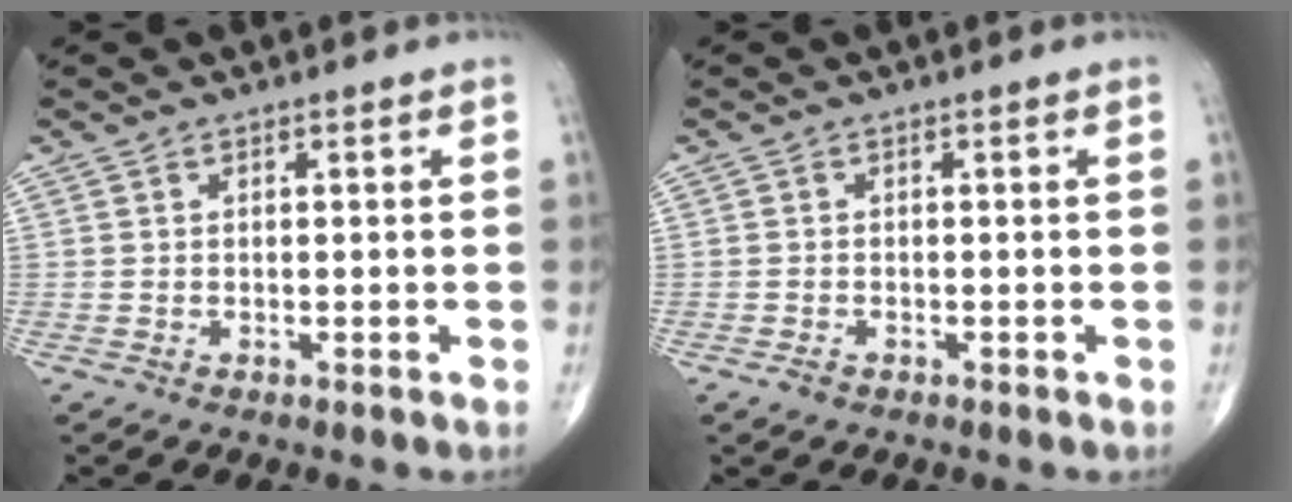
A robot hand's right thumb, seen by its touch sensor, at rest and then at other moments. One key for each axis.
{"total": 1.2, "fx": -0.8, "fy": 0.7, "fz": 0.5, "tx": -0.011, "ty": 0.003, "tz": -0.015}